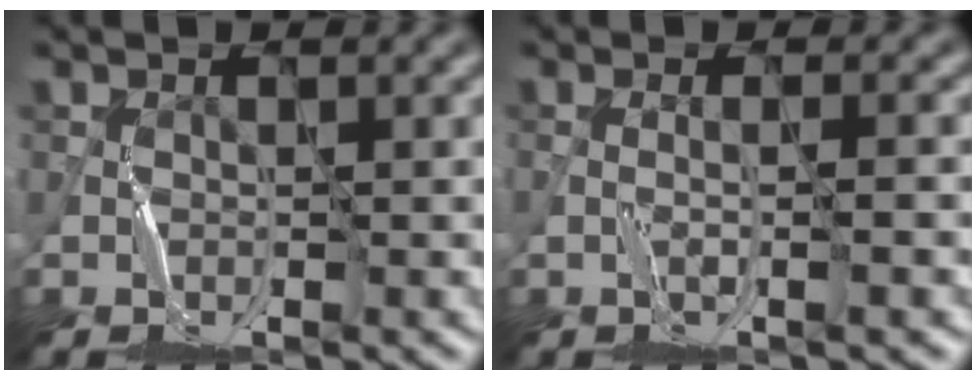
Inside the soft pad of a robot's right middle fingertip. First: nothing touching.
{"total": 1.4, "force": [-0.3, -0.2, 1.3], "torque": [-0.009, 0.006, -0.010]}